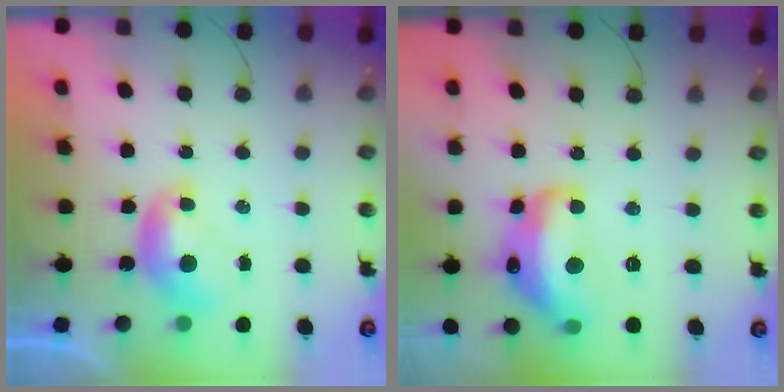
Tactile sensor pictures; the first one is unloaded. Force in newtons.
{"total": 9.5, "press": 9.5, "slide": 0.9}